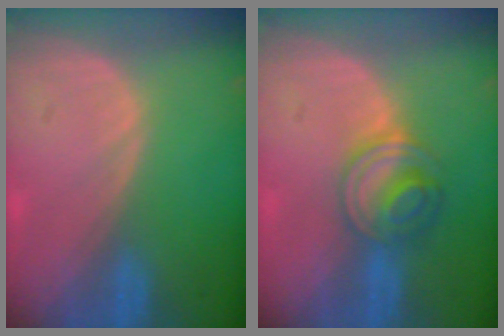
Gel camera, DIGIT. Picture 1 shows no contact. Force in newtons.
{"total": 5.6, "press": 5.5, "slide": 1.3}